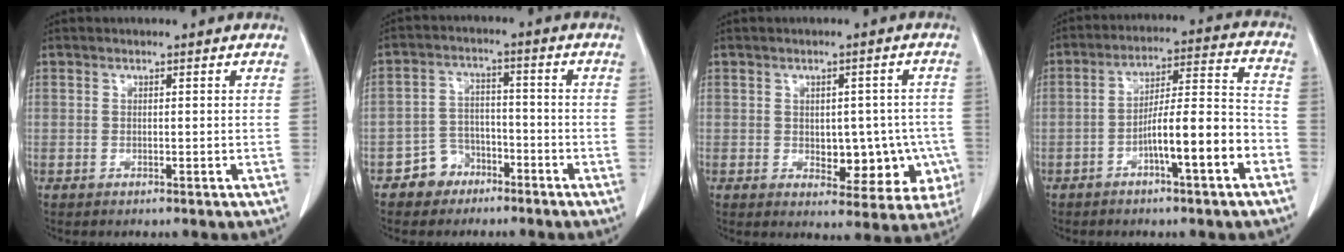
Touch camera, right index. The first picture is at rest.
{"total": 5.3, "force": [-3.5, 3.9, 0.4], "torque": [0.001, 0.015, -0.059]}
{"total": 9.2, "force": [-1.7, 5.4, 7.2], "torque": [-0.069, 0.015, -0.010]}
{"total": 11.1, "force": [-4.8, 0.9, 10.0], "torque": [-0.162, 0.023, -0.075]}